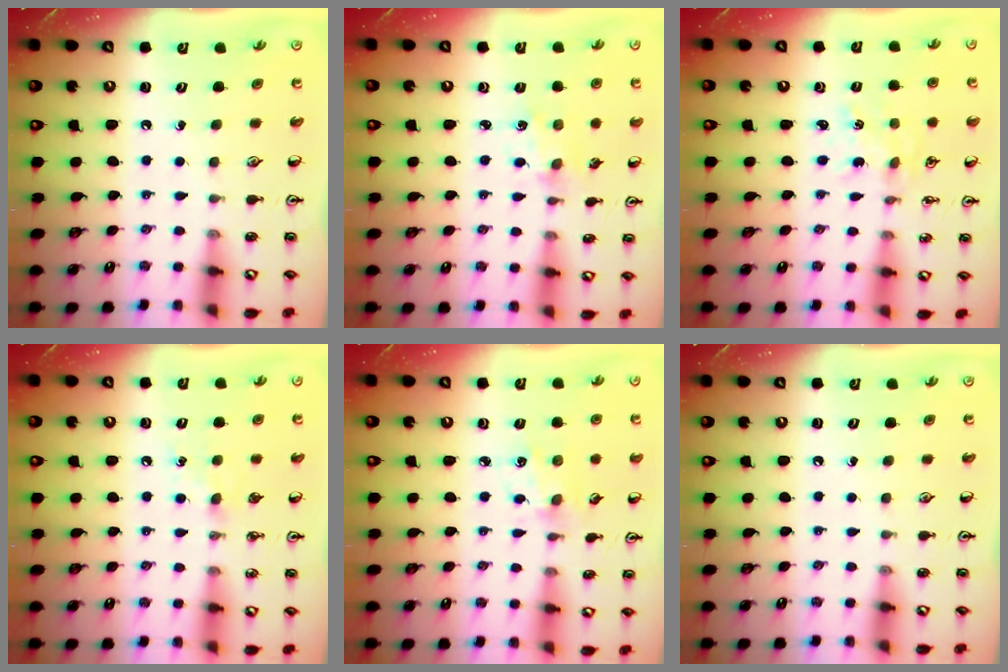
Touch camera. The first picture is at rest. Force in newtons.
{"total": 1.5, "press": 1.4, "slide": 0.1}
{"total": 0.8, "press": 0.8, "slide": 0.2}
{"total": 5.6, "press": 5.5, "slide": 0.9}
{"total": 2.5, "press": 2.5, "slide": 0.4}
{"total": 0.0}